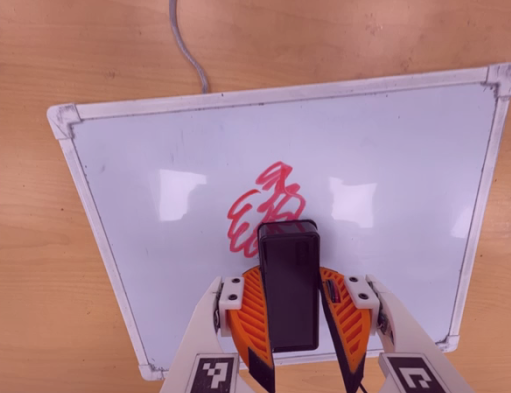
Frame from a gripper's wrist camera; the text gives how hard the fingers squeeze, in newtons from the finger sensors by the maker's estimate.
{"total": 11.2, "left": 12.6, "right": 9.8}